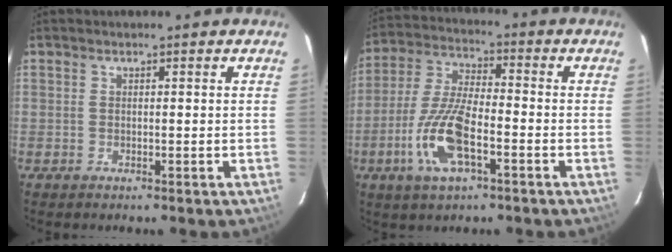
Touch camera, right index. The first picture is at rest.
{"total": 13.0, "force": [-5.1, 4.4, 11.2], "torque": [-0.241, -0.006, -0.100]}